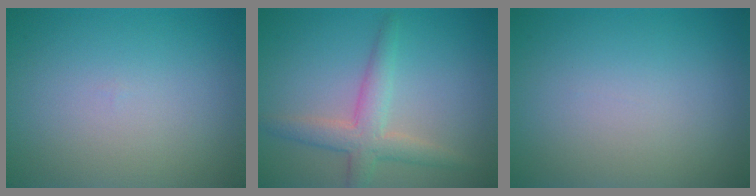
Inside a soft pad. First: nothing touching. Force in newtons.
{"total": 3.6, "press": 3.6, "slide": 0.2}
{"total": 0.0}